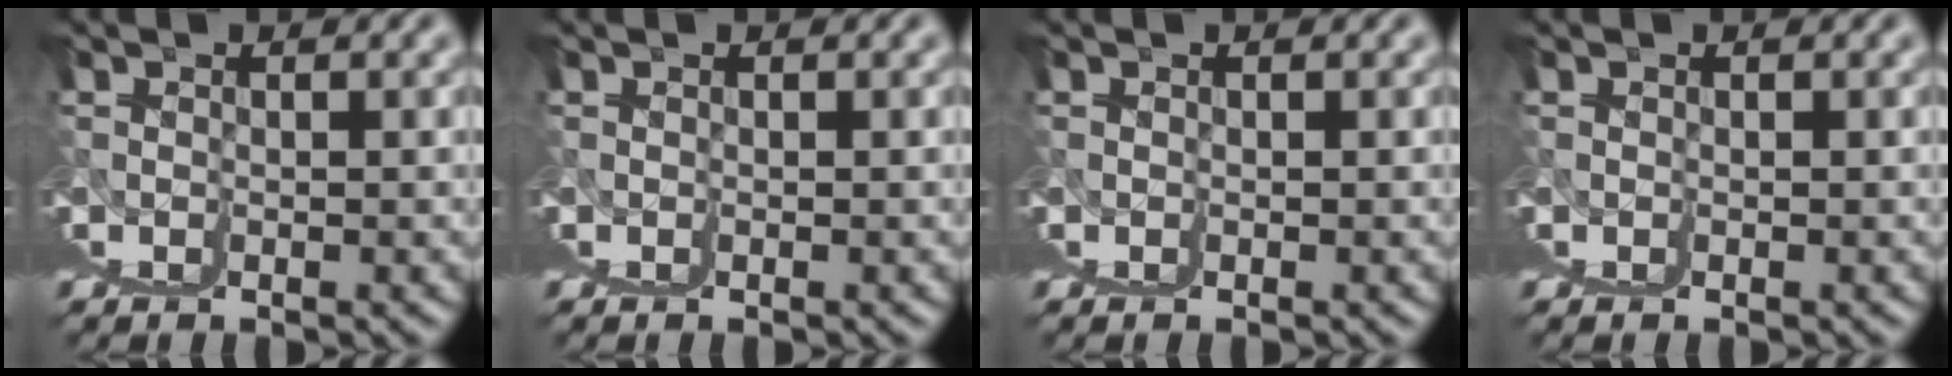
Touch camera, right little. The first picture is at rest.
{"total": 0.0}
{"total": 0.0}
{"total": 0.0}